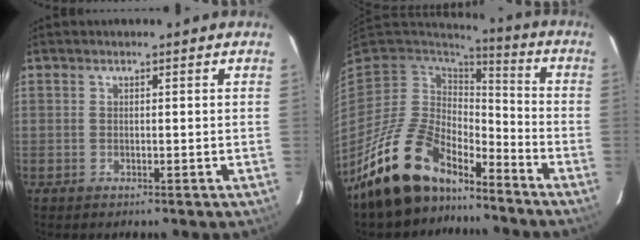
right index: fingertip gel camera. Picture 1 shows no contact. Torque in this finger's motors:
{"motor_torque": [0.81, -0.67, 0.82, 0.21]}